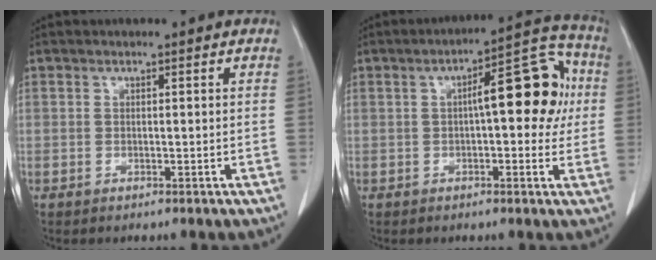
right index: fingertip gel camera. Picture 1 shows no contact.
{"total": 11.6, "force": [1.5, 3.6, 10.9], "torque": [-0.146, 0.039, 0.016]}